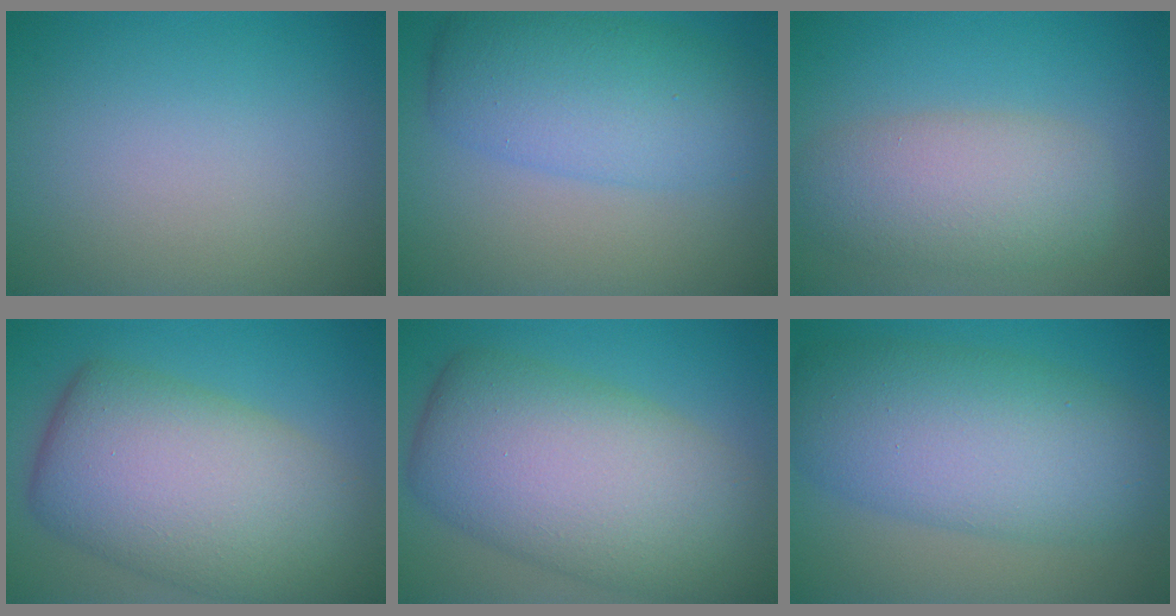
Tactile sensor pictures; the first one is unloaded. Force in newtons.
{"total": 6.6, "press": 6.6, "slide": 0.1}
{"total": 5.1, "press": 5.1, "slide": 0.6}
{"total": 12.2, "press": 12.1, "slide": 0.7}
{"total": 12.1, "press": 12.1, "slide": 0.4}
{"total": 9.6, "press": 9.6, "slide": 0.3}